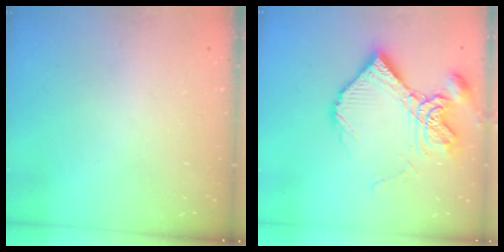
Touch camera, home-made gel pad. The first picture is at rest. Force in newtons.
{"total": 17.2, "press": 17.1, "slide": 2.3}